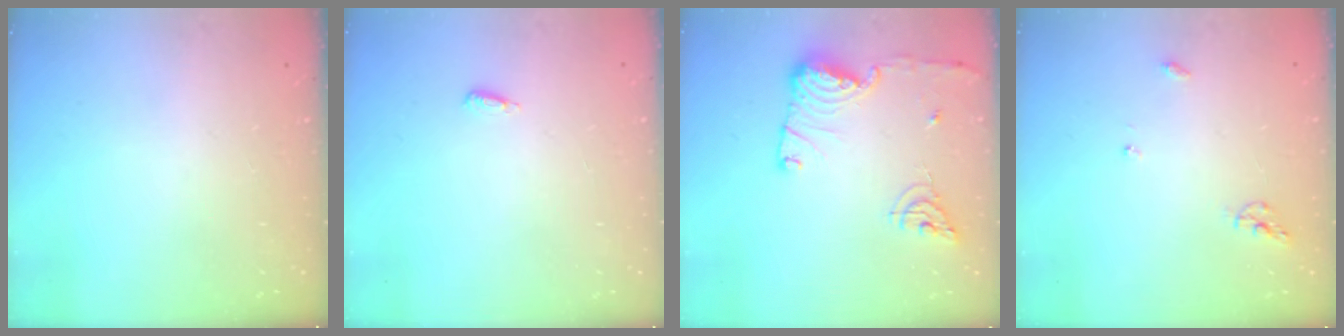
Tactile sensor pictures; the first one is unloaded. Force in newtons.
{"total": 6.6, "press": 3.9, "slide": 5.3}
{"total": 13.7, "press": 13.6, "slide": 1.5}
{"total": 5.8, "press": 5.8, "slide": 0.2}